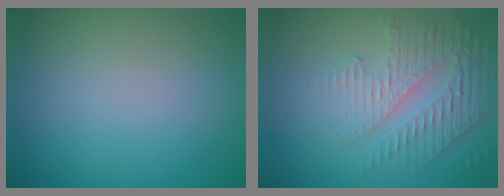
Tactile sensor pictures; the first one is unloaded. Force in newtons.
{"total": 5.3, "press": 3.3, "slide": 4.2}